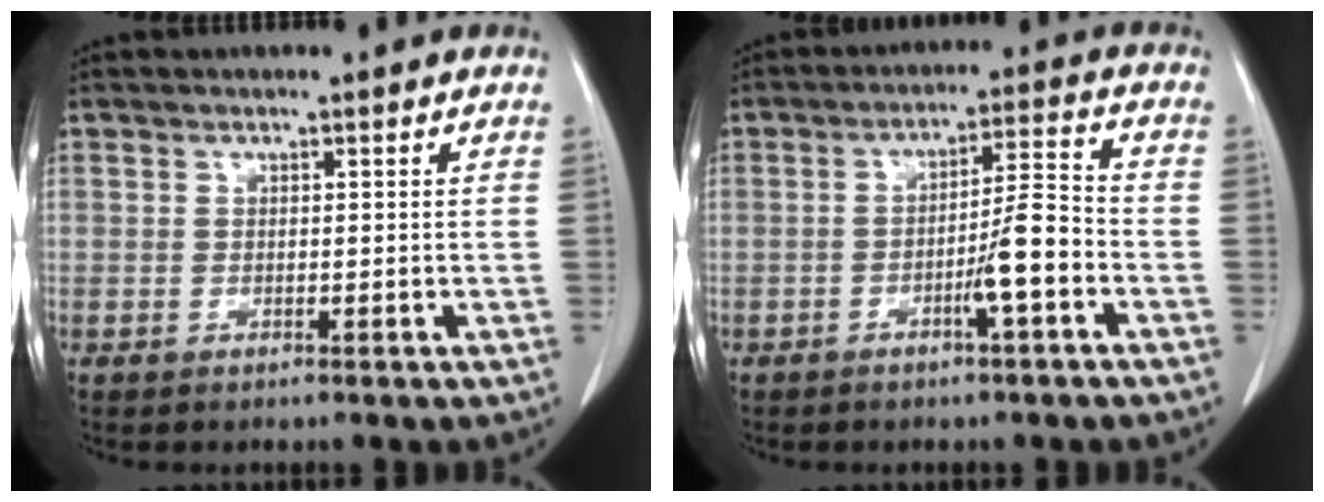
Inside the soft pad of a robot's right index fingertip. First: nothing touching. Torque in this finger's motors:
{"motor_torque": [0.96, -0.27, 0.41, 0.08]}